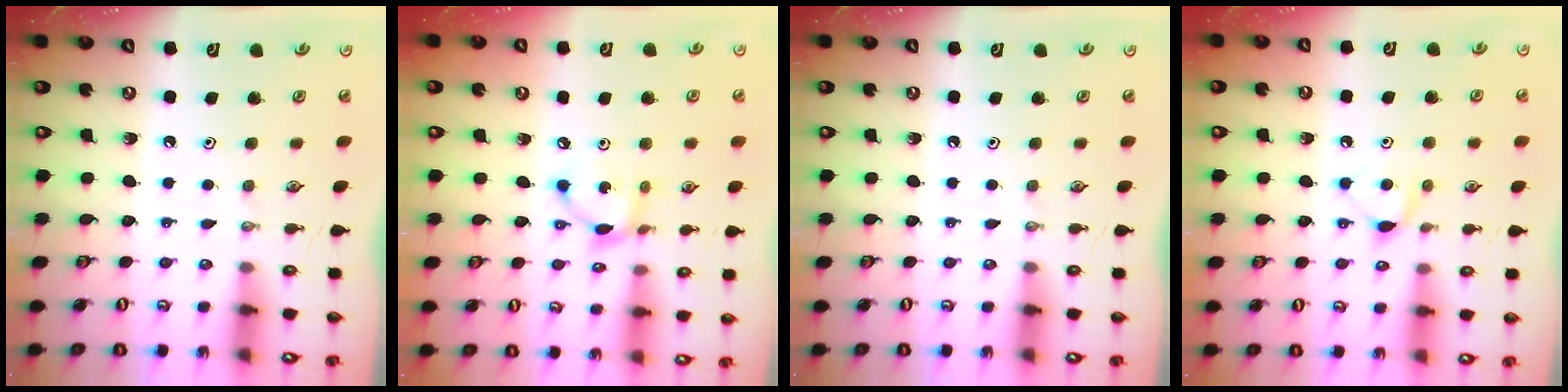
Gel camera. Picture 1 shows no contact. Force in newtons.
{"total": 7.6, "press": 7.6, "slide": 0.3}
{"total": 0.0}
{"total": 6.5, "press": 6.4, "slide": 0.9}